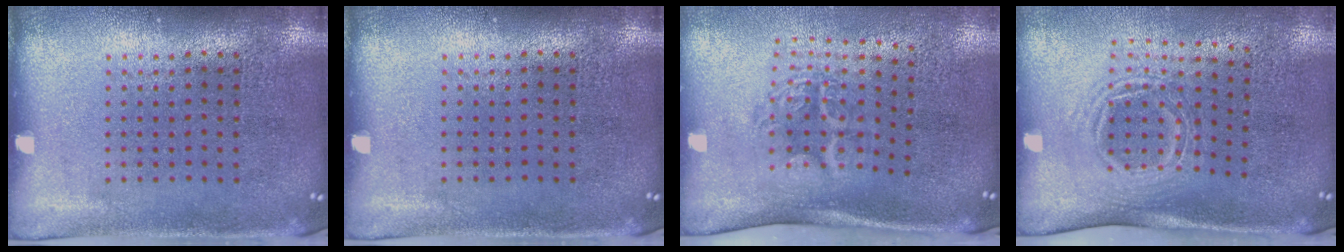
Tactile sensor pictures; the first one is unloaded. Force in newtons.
{"total": 0.0}
{"total": 1.9, "press": 1.3, "slide": 1.5}
{"total": 1.7, "press": 1.2, "slide": 1.2}